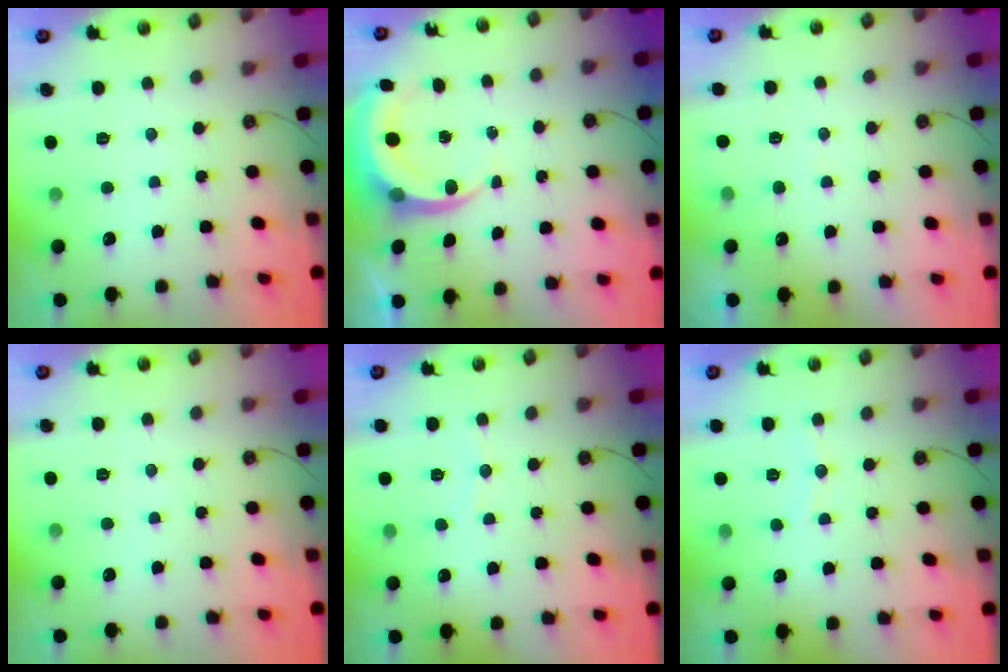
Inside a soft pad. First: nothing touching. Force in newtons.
{"total": 5.9, "press": 5.9, "slide": 0.6}
{"total": 3.0, "press": 2.9, "slide": 0.3}
{"total": 0.0}
{"total": 2.4, "press": 2.3, "slide": 0.3}
{"total": 4.0, "press": 3.9, "slide": 0.7}